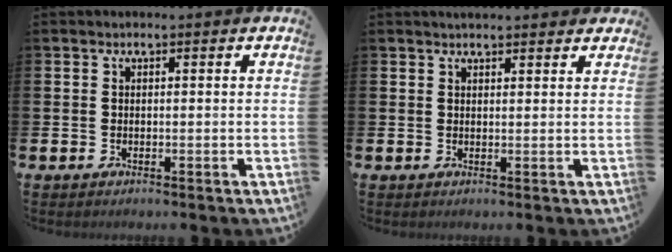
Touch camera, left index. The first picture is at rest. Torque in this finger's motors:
{"motor_torque": [0.95, -1.19, 0.14, 0.01]}